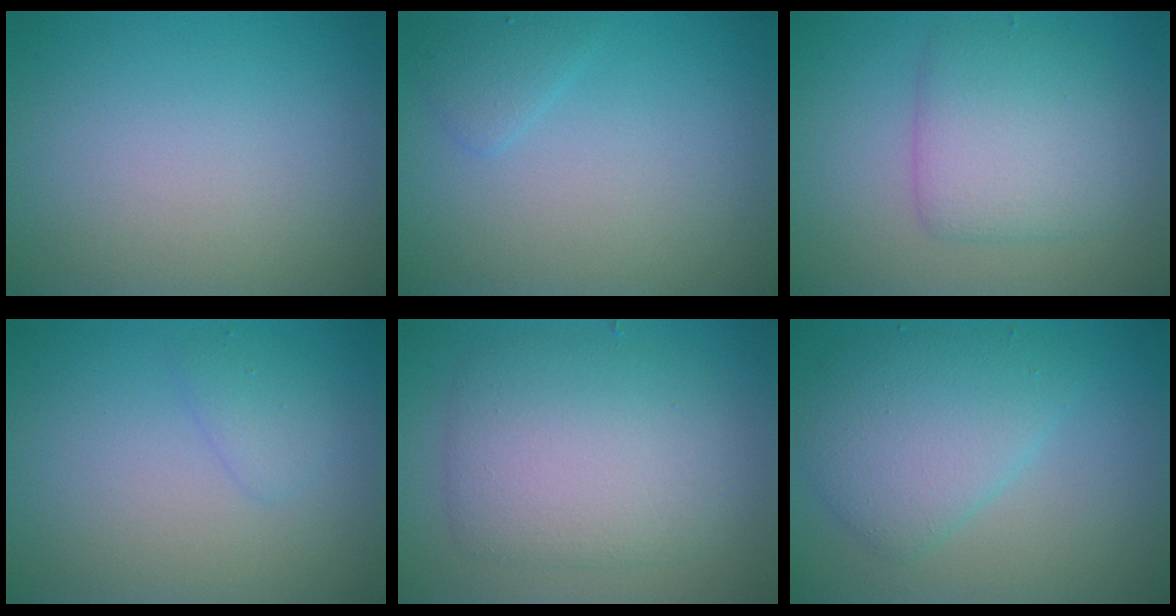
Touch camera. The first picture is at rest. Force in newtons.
{"total": 1.3, "press": 1.3, "slide": 0.1}
{"total": 4.6, "press": 4.6, "slide": 0.1}
{"total": 1.3, "press": 1.3, "slide": 0.0}
{"total": 6.0, "press": 6.0, "slide": 0.1}
{"total": 4.9, "press": 4.9, "slide": 0.3}